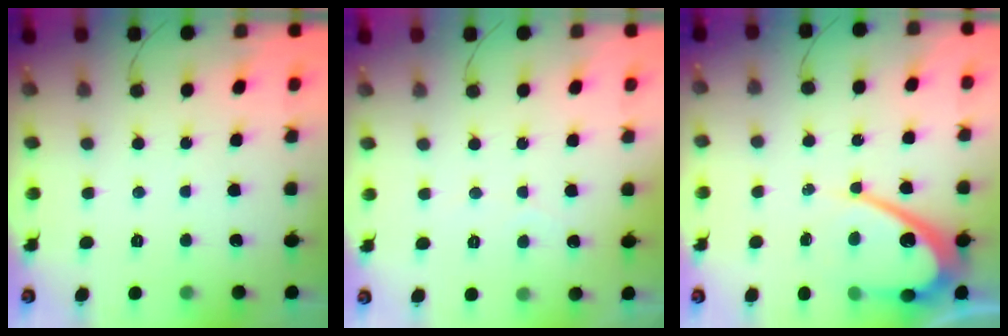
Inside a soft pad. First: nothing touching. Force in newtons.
{"total": 1.9, "press": 1.9, "slide": 0.2}
{"total": 12.6, "press": 12.6, "slide": 0.9}